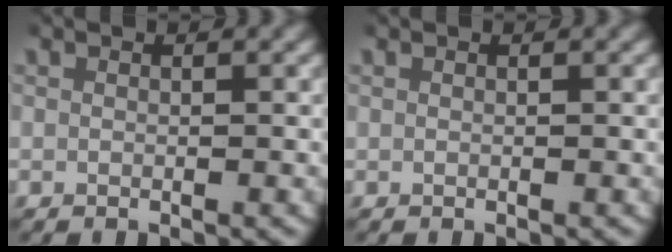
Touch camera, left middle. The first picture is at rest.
{"total": 0.0}